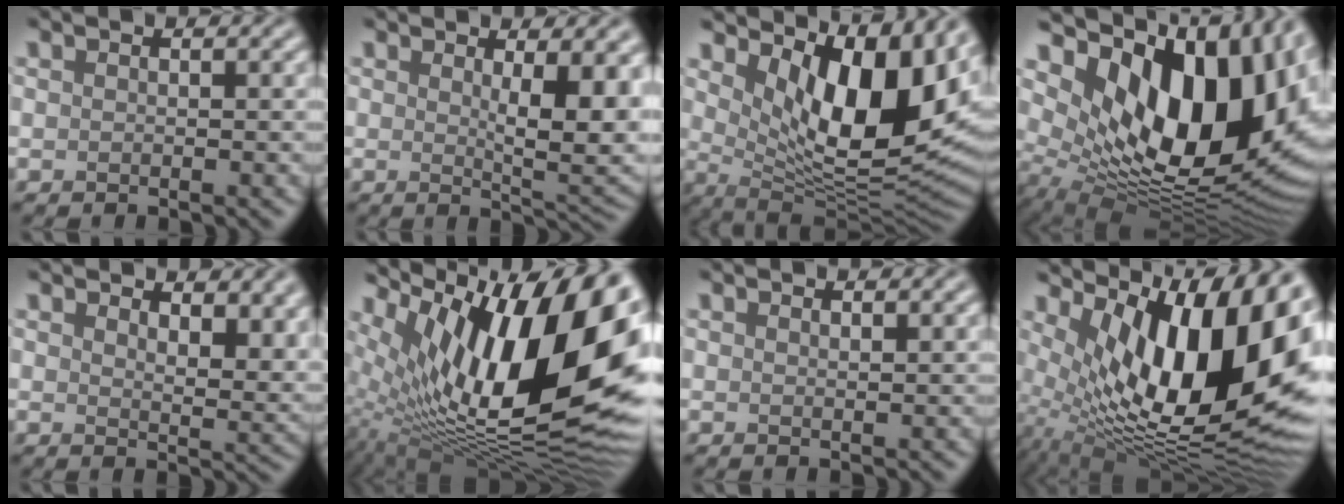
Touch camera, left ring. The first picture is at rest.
{"total": 6.5, "force": [1.4, 1.9, 6.1], "torque": [-0.083, -0.014, 0.032]}
{"total": 11.9, "force": [3.9, 5.1, 10.0], "torque": [-0.156, -0.015, 0.070]}
{"total": 15.8, "force": [4.6, 8.8, 12.3], "torque": [-0.187, -0.013, 0.085]}
{"total": 6.5, "force": [4.1, 2.8, 4.1], "torque": [-0.051, -0.004, 0.068]}
{"total": 18.0, "force": [4.4, 7.9, 15.6], "torque": [-0.253, 0.011, 0.065]}
{"total": 0.6, "force": [0.5, 0.1, 0.3], "torque": [-0.001, -0.001, 0.011]}
{"total": 16.1, "force": [4.0, 7.1, 13.9], "torque": [-0.209, -0.002, 0.057]}